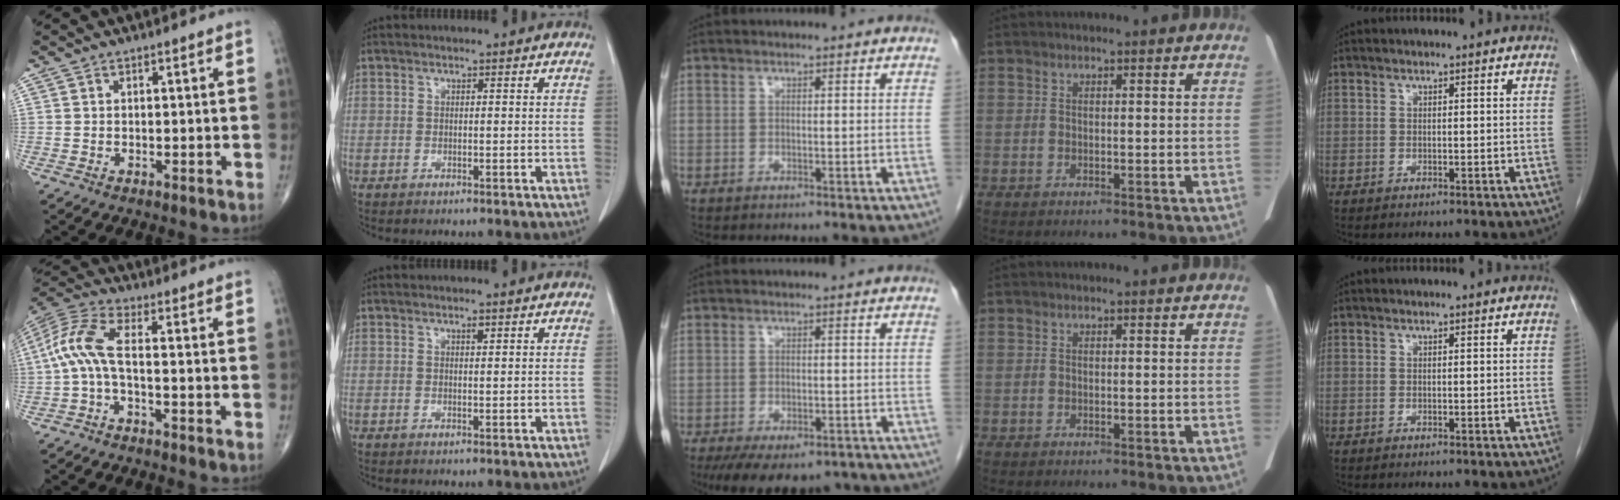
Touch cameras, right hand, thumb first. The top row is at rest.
{"thumb": {"total": 8.4, "force": [-1.4, 2.5, 8.0], "torque": [-0.195, 0.039, -0.034]}, "index": {"total": 0.6, "force": [0.4, 0.2, 0.5], "torque": [-0.011, -0.002, 0.006]}, "middle": {"total": 12.8, "force": [-9.7, 5.4, 6.3], "torque": [-0.117, -0.011, -0.129]}}